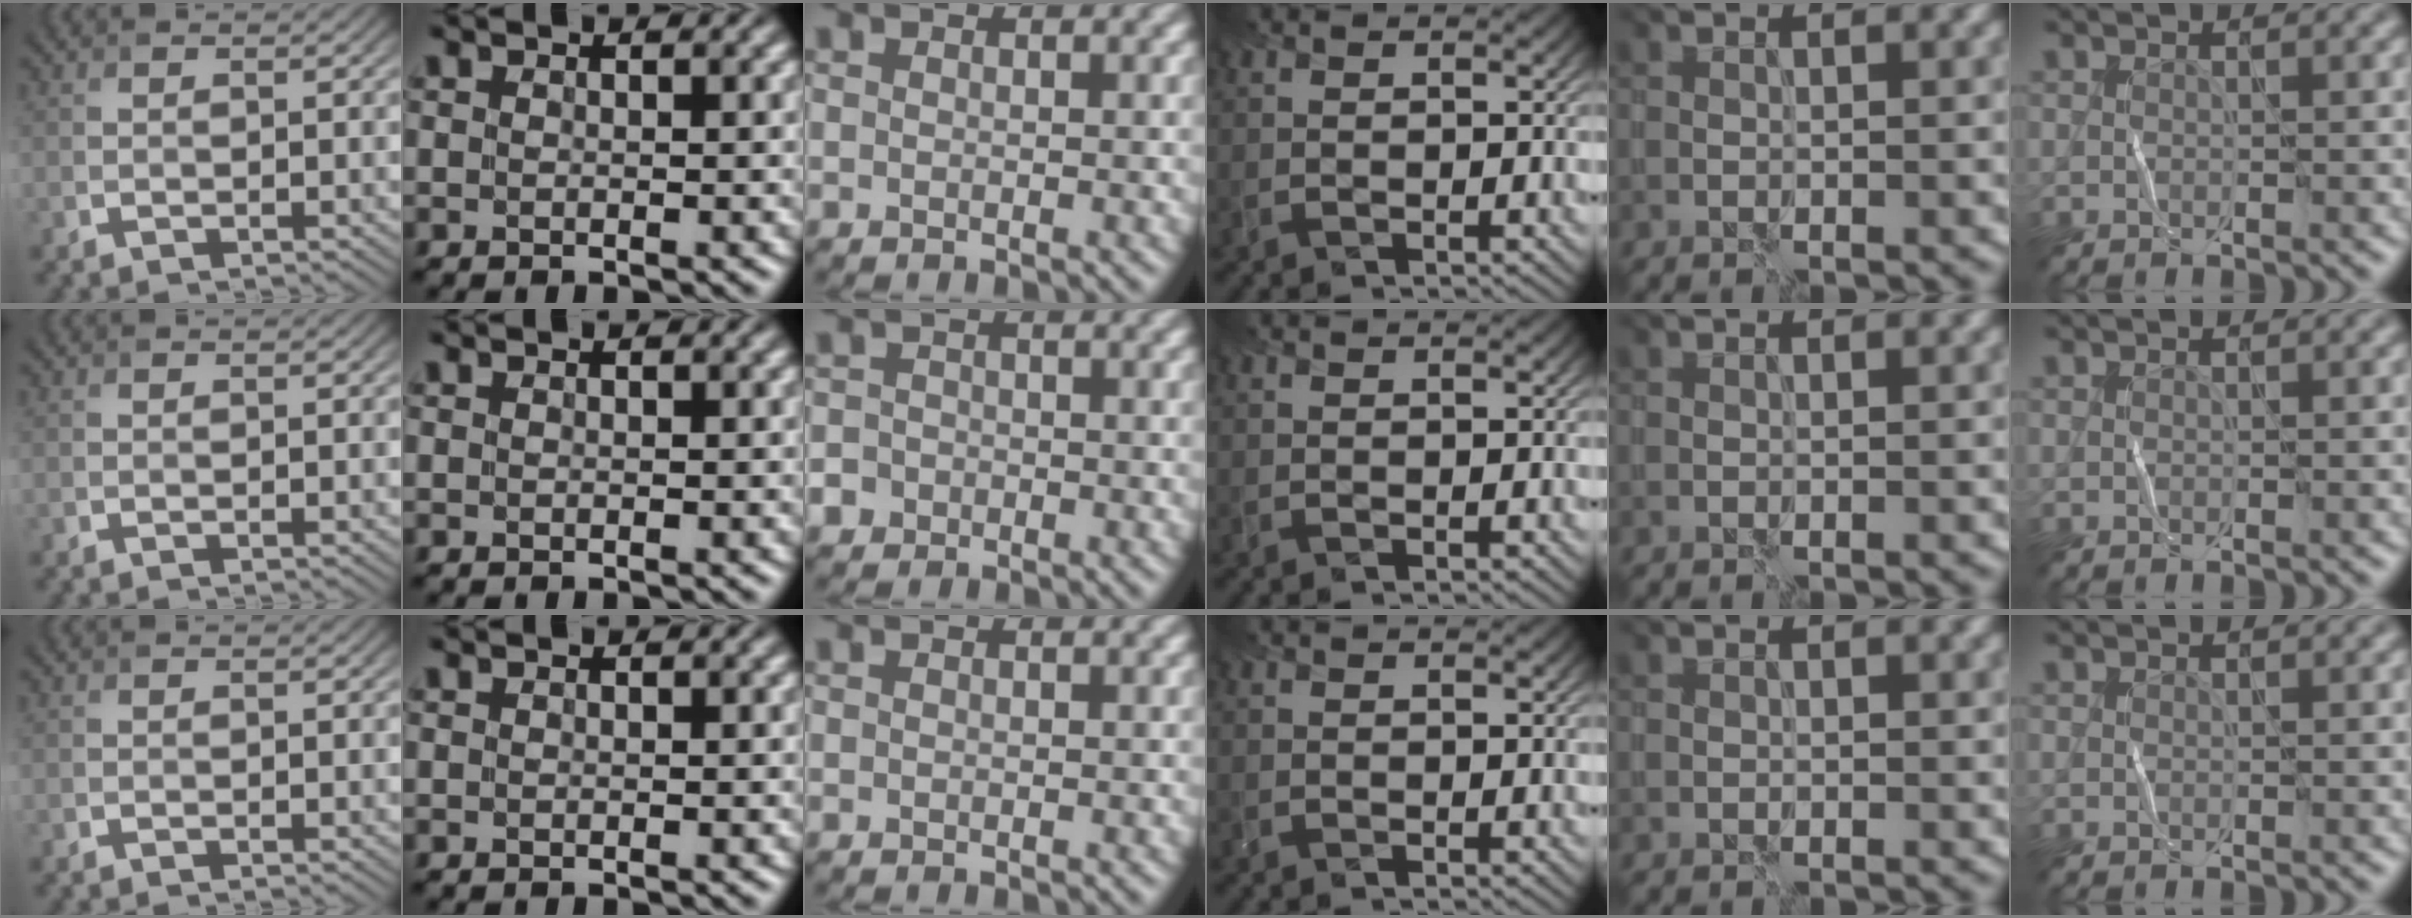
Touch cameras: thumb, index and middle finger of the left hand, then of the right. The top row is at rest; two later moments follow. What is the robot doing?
{"motion": "fold", "object": "coffee filter"}